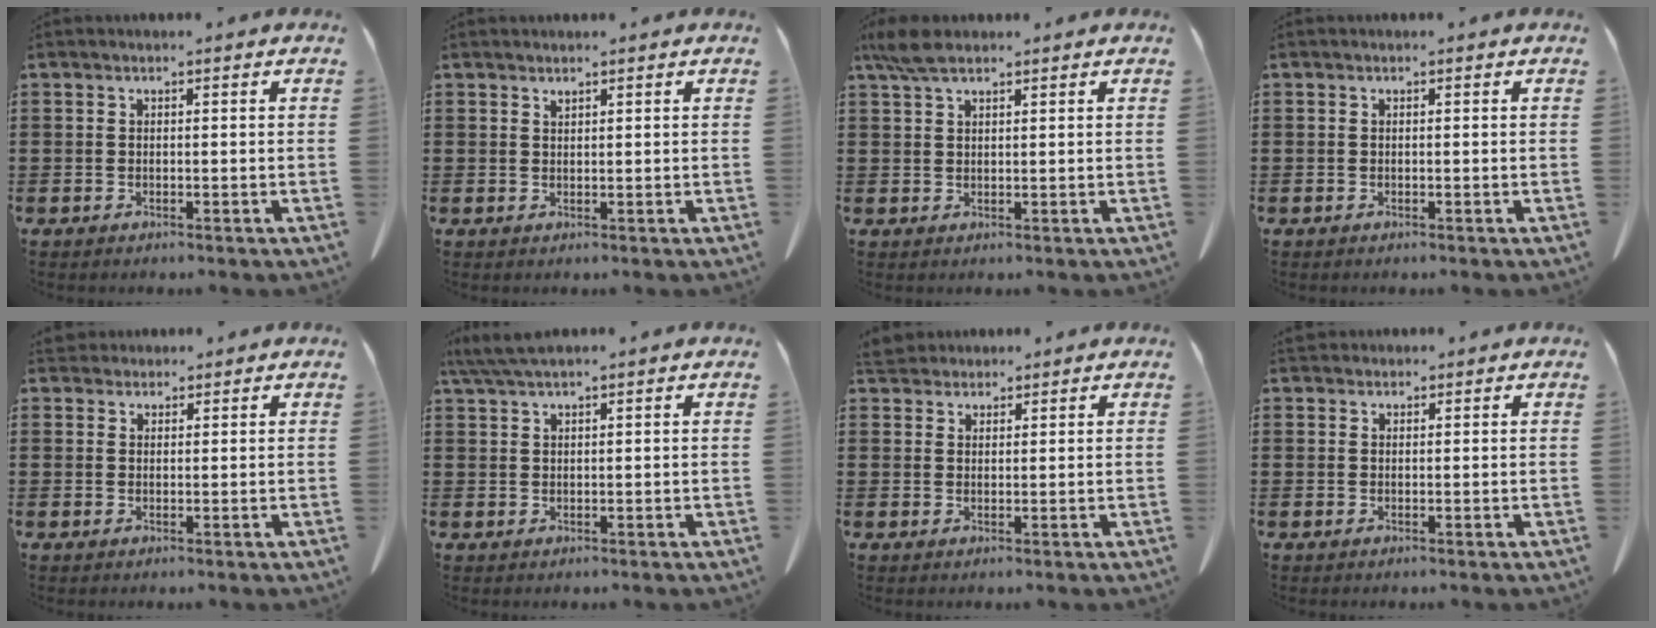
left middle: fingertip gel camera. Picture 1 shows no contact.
{"total": 0.9, "force": [0.8, 0.0, 0.1], "torque": [-0.005, -0.002, 0.017]}
{"total": 4.0, "force": [2.7, 1.3, 2.6], "torque": [-0.059, 0.007, 0.050]}
{"total": 0.0}
{"total": 2.0, "force": [1.8, 0.8, 0.2], "torque": [-0.010, 0.005, 0.036]}
{"total": 3.6, "force": [2.8, 0.2, 2.2], "torque": [-0.048, -0.001, 0.053]}
{"total": 2.9, "force": [2.8, 0.9, 0.4], "torque": [-0.016, -0.001, 0.054]}
{"total": 1.3, "force": [1.2, 0.5, 0.1], "torque": [-0.005, 0.003, 0.023]}